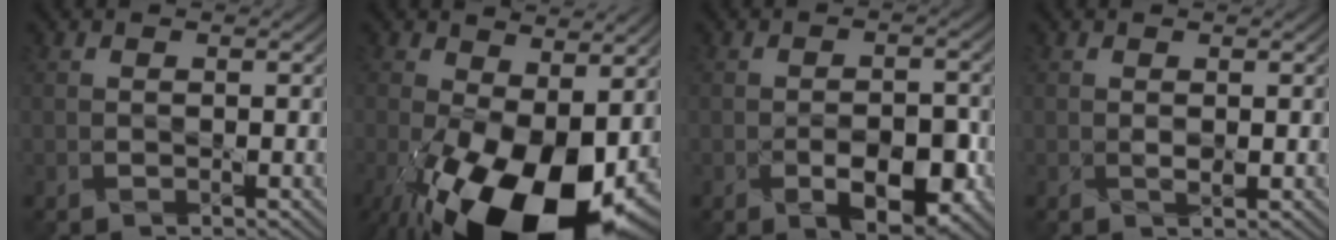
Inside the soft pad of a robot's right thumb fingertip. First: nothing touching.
{"total": 18.4, "force": [-5.6, 9.6, 14.7], "torque": [-0.274, -0.051, -0.068]}
{"total": 6.0, "force": [-2.3, 2.9, 4.7], "torque": [-0.072, -0.003, -0.032]}
{"total": 1.1, "force": [0.2, 0.5, 0.9], "torque": [-0.017, -0.003, 0.003]}